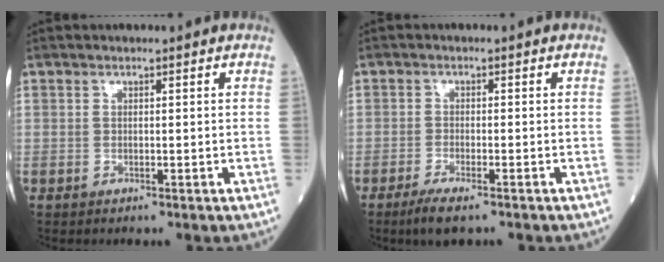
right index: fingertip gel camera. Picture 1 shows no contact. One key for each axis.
{"total": 4.3, "fx": -3.1, "fy": 0.7, "fz": 2.9, "tx": -0.055, "ty": -0.009, "tz": -0.052}